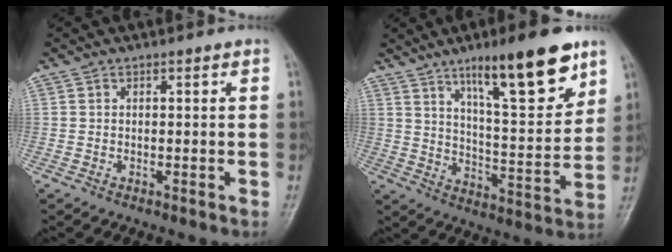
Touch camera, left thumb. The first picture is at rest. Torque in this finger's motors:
{"motor_torque": [0.69, 0.62, 1.42, -1.35, 0.14]}